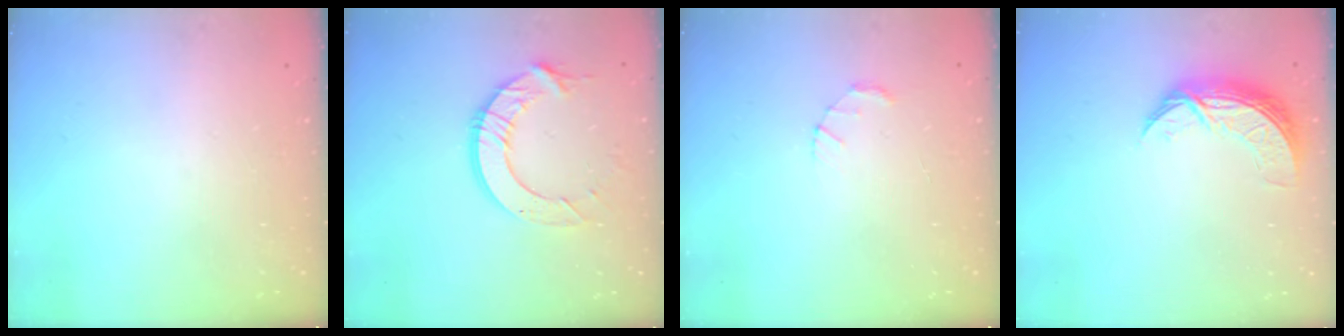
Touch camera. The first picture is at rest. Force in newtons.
{"total": 11.2, "press": 11.1, "slide": 1.3}
{"total": 1.5, "press": 1.5, "slide": 0.3}
{"total": 8.2, "press": 8.2, "slide": 0.3}